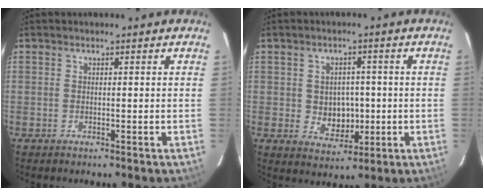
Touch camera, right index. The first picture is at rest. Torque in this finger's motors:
{"motor_torque": [0.06, -0.02, 0.12, 0.02]}